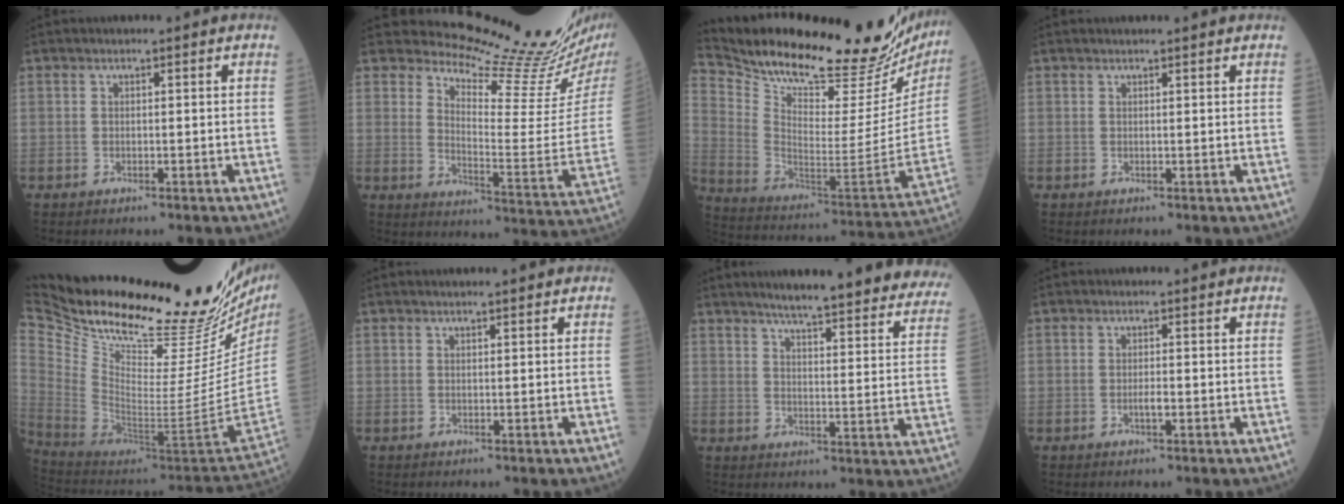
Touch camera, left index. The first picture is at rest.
{"total": 17.3, "force": [16.4, -1.4, 5.3], "torque": [-0.093, -0.117, 0.221]}
{"total": 34.7, "force": [30.2, 4.3, 16.4], "torque": [-0.282, -0.105, 0.423]}
{"total": 2.7, "force": [2.4, 0.6, 1.1], "torque": [-0.010, 0.021, 0.036]}
{"total": 40.0, "force": [32.8, 5.0, 22.4], "torque": [-0.368, -0.116, 0.482]}
{"total": 3.6, "force": [2.9, 1.1, 1.7], "torque": [-0.019, 0.020, 0.045]}
{"total": 27.7, "force": [24.7, 3.7, 12.1], "torque": [-0.156, -0.058, 0.290]}
{"total": 1.2, "force": [-0.2, 0.4, 1.1], "torque": [-0.021, 0.001, 0.000]}